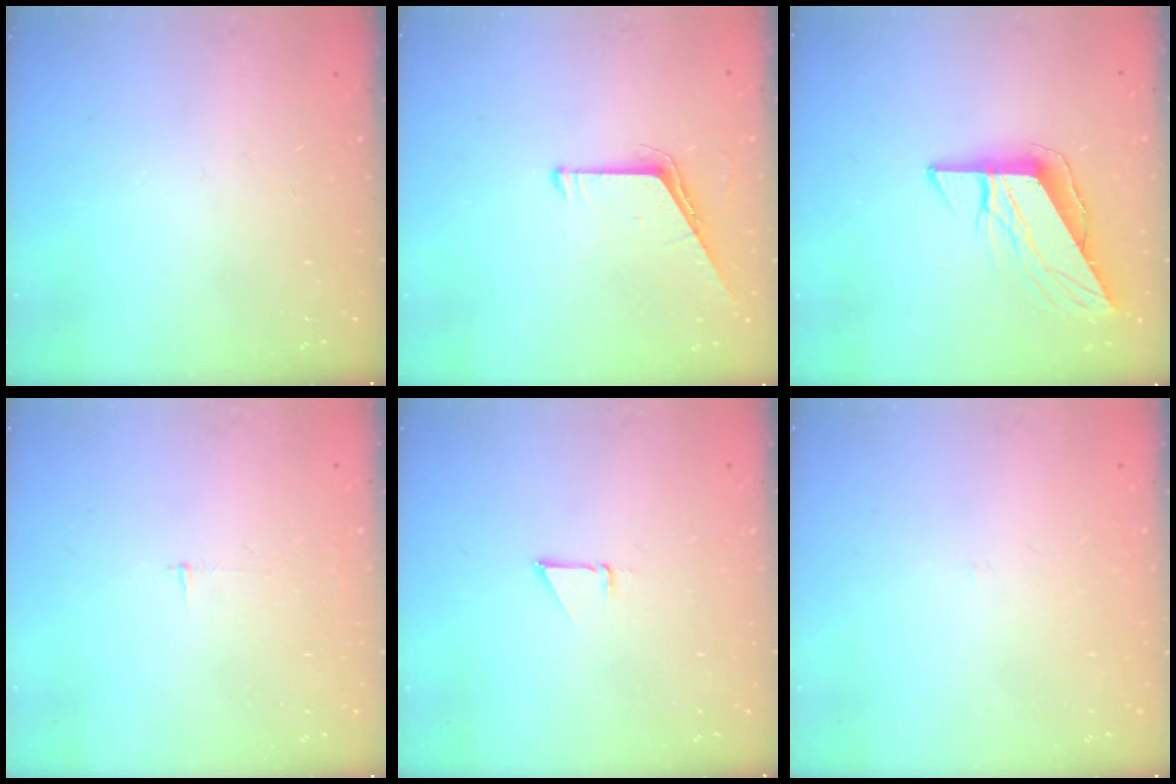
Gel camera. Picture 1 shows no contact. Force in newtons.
{"total": 5.3, "press": 5.3, "slide": 0.5}
{"total": 9.4, "press": 9.4, "slide": 1.0}
{"total": 2.5, "press": 2.5, "slide": 0.2}
{"total": 1.9, "press": 1.9, "slide": 0.0}
{"total": 0.9, "press": 0.9, "slide": 0.1}